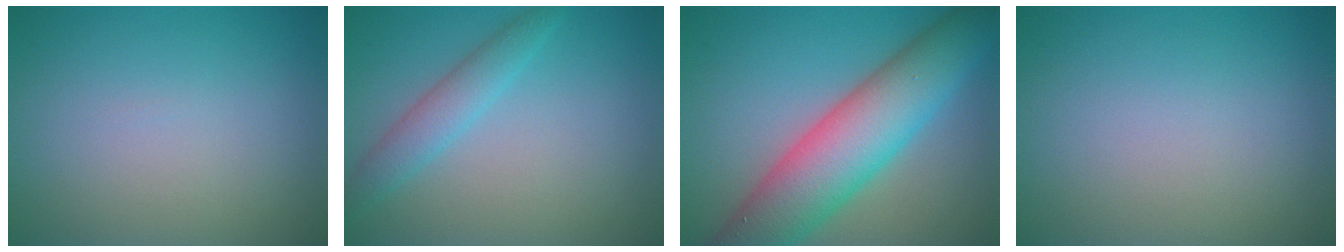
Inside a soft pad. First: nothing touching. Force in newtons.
{"total": 2.6, "press": 2.6, "slide": 0.0}
{"total": 10.0, "press": 10.0, "slide": 0.5}
{"total": 0.0}